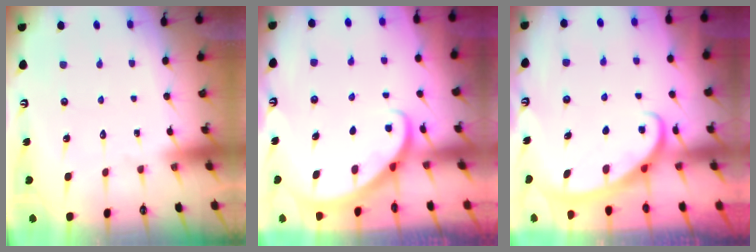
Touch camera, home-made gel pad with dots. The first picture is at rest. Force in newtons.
{"total": 2.9, "press": 2.9, "slide": 0.2}
{"total": 2.5, "press": 2.5, "slide": 0.4}